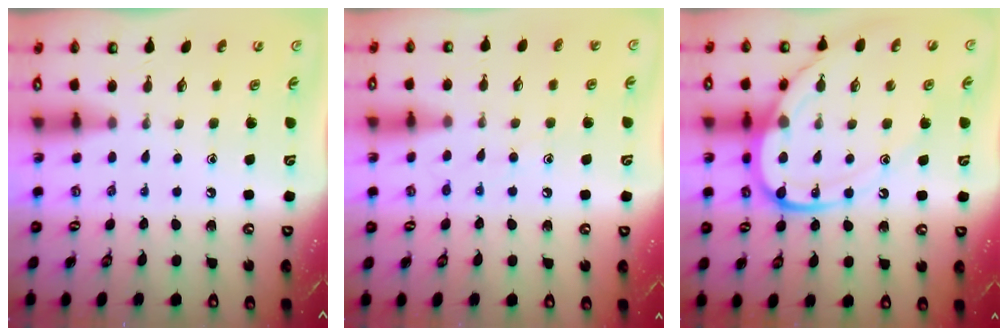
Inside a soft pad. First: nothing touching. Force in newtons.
{"total": 7.1, "press": 7.1, "slide": 0.6}
{"total": 15.0, "press": 14.9, "slide": 1.8}